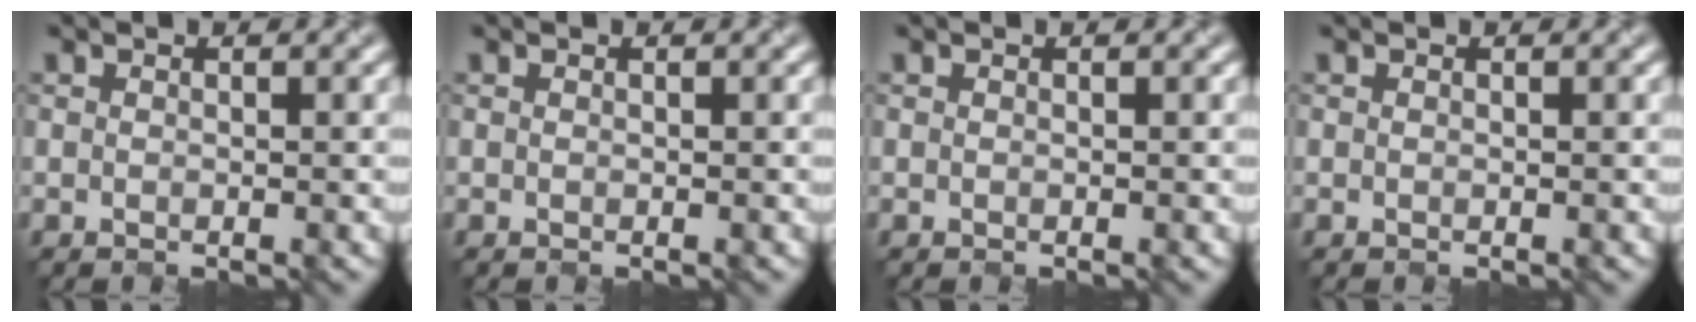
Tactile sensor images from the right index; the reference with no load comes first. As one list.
[{"total": 0.0}, {"total": 0.0}, {"total": 0.0}]